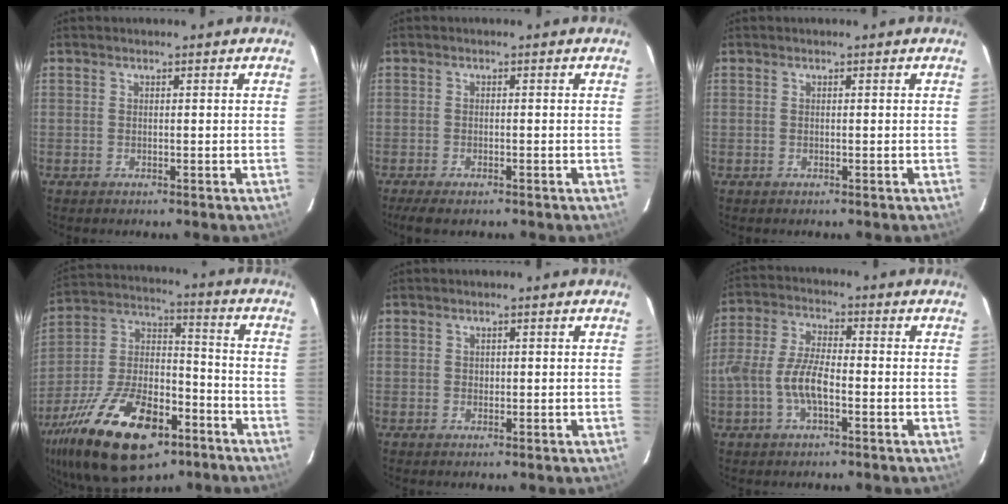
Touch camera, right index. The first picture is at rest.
{"total": 4.3, "force": [-3.3, 1.2, 2.6], "torque": [-0.063, -0.015, -0.056]}
{"total": 0.0}
{"total": 26.8, "force": [-14.8, 12.7, 18.4], "torque": [-0.365, -0.008, -0.242]}
{"total": 0.6, "force": [0.1, 0.6, 0.1], "torque": [0.002, 0.003, 0.002]}
{"total": 8.2, "force": [-2.7, 3.1, 7.1], "torque": [-0.153, 0.007, -0.052]}